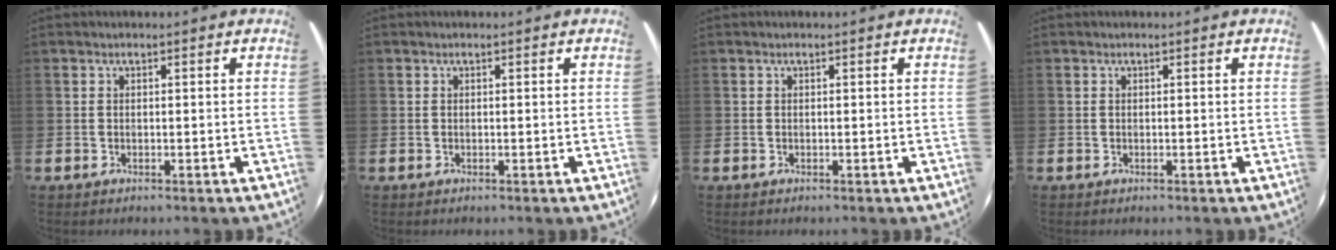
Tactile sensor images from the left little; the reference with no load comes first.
{"total": 0.0}
{"total": 0.0}
{"total": 0.0}